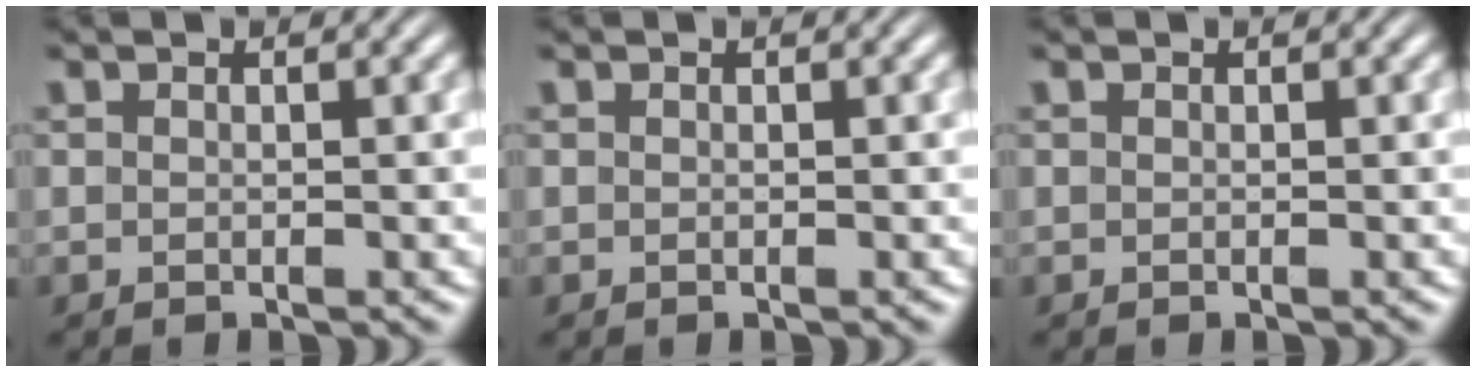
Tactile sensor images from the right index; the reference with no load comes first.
{"total": 0.0}
{"total": 0.0}